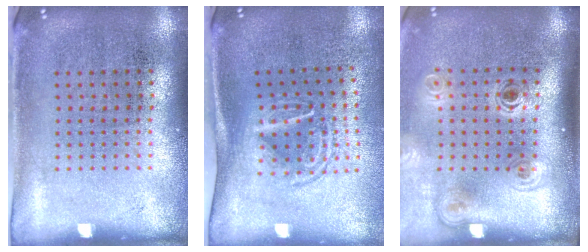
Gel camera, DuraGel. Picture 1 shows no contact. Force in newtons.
{"total": 1.6, "press": 1.2, "slide": 1.1}
{"total": 2.0, "press": 1.3, "slide": 1.5}